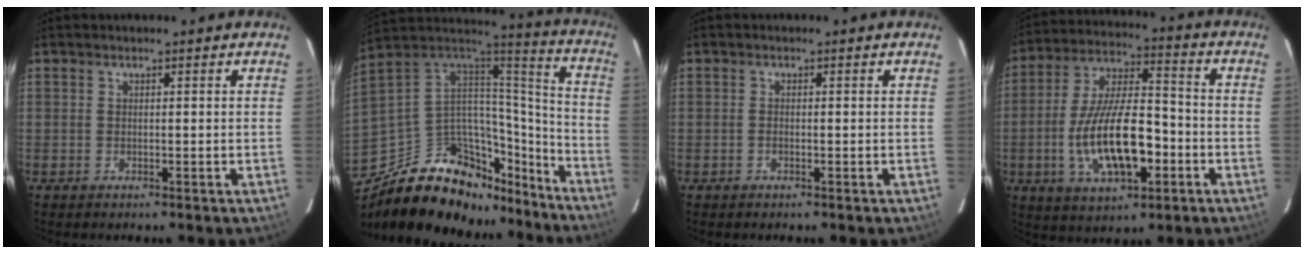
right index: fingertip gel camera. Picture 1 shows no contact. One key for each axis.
{"total": 29.7, "fx": -20.4, "fy": 15.3, "fz": 15.2, "tx": -0.280, "ty": 0.041, "tz": -0.293}
{"total": 0.7, "fx": -0.3, "fy": 0.3, "fz": 0.5, "tx": -0.012, "ty": 0.001, "tz": -0.006}
{"total": 17.5, "fx": -5.0, "fy": 7.0, "fz": 15.2, "tx": -0.302, "ty": -0.001, "tz": -0.079}